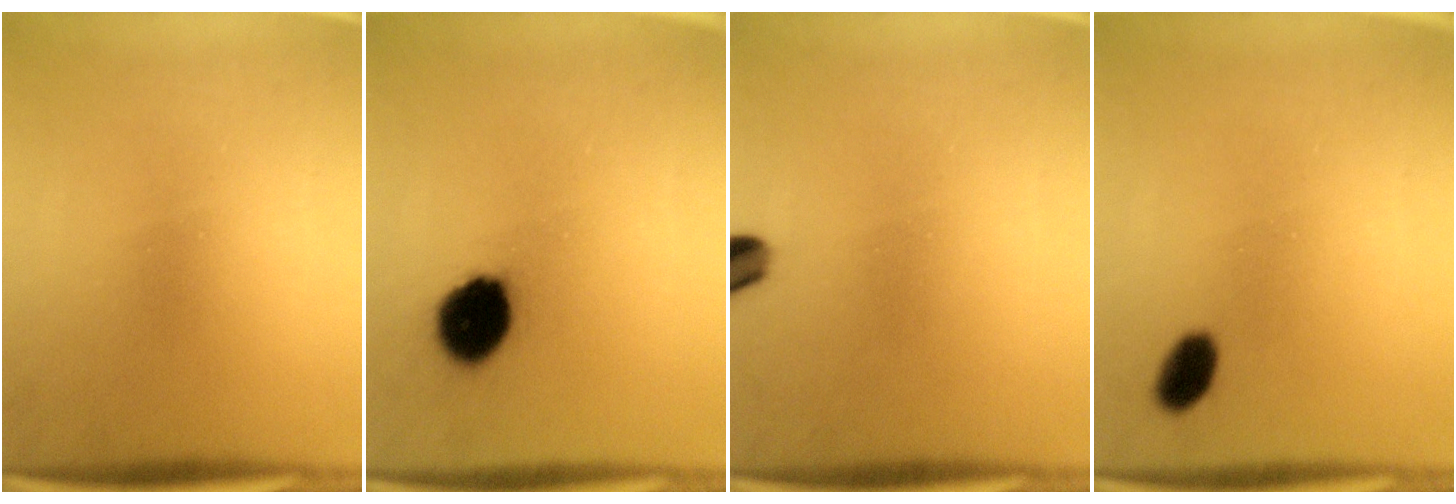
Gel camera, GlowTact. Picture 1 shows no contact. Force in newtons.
{"total": 11.1}
{"total": 4.0}
{"total": 3.4}